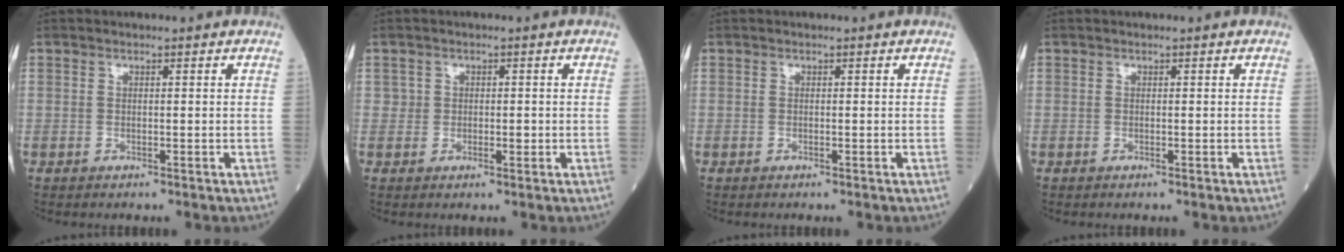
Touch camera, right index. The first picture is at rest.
{"total": 1.7, "force": [0.0, 1.3, 1.0], "torque": [-0.015, 0.002, 0.001]}
{"total": 0.0}
{"total": 0.0}